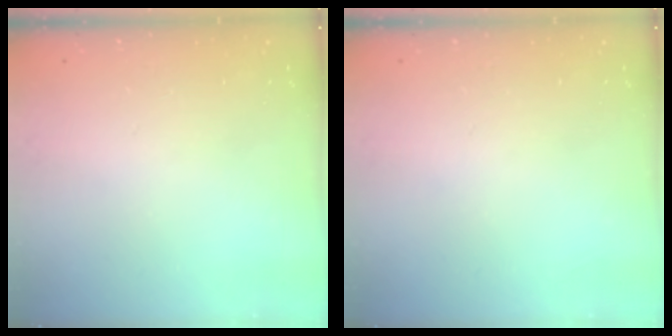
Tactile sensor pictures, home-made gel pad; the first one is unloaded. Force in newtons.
{"total": 0.0}